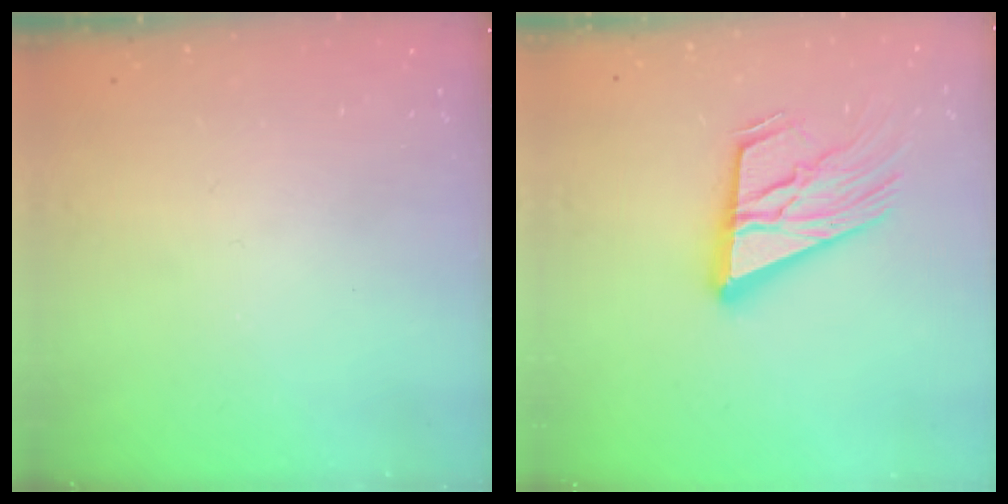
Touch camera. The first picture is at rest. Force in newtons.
{"total": 20.4, "press": 19.9, "slide": 4.5}